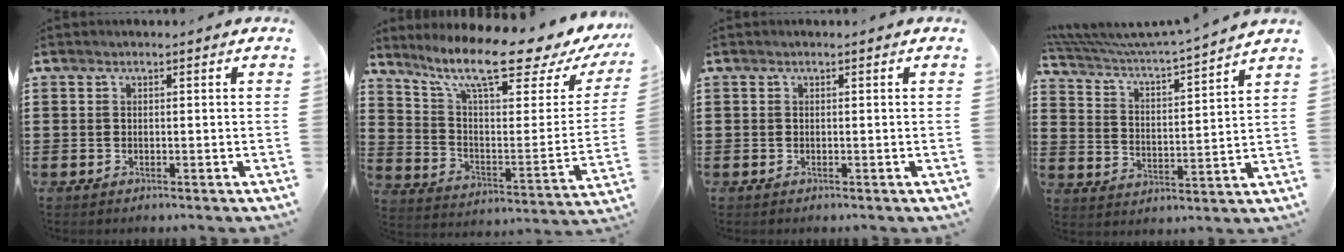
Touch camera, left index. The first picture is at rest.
{"total": 12.6, "force": [9.4, 1.6, 8.2], "torque": [-0.169, -0.062, 0.155]}
{"total": 0.0}
{"total": 4.5, "force": [4.1, -0.2, 1.9], "torque": [-0.059, -0.039, 0.061]}